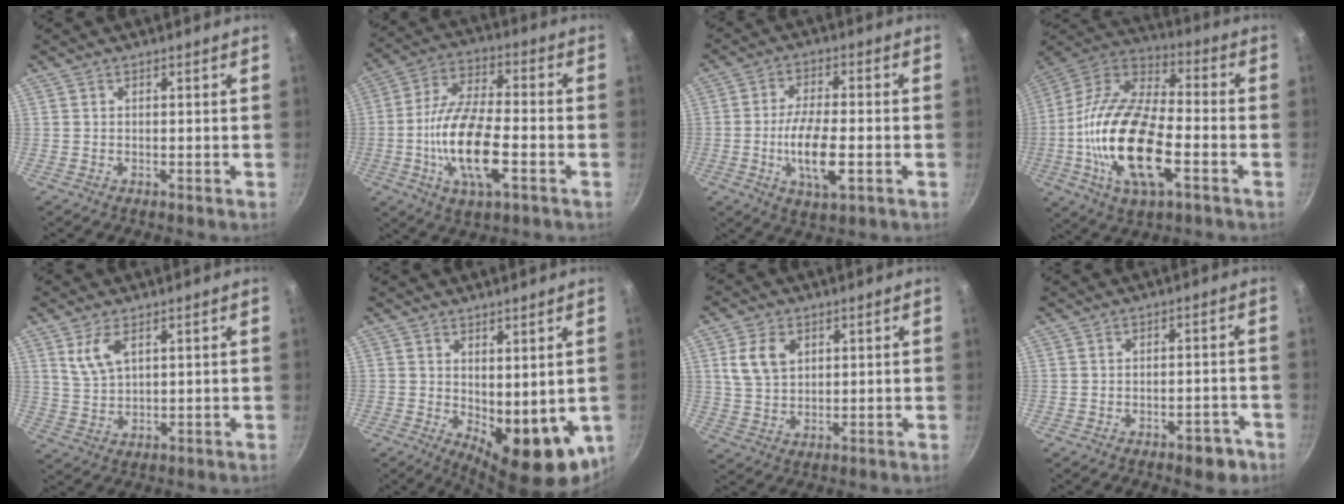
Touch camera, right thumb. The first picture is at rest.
{"total": 16.2, "force": [-4.2, 6.2, 14.4], "torque": [-0.277, 0.021, -0.077]}
{"total": 10.4, "force": [-2.5, 3.9, 9.4], "torque": [-0.170, 0.004, -0.044]}
{"total": 23.3, "force": [-5.7, 10.4, 20.1], "torque": [-0.400, 0.019, -0.101]}
{"total": 5.2, "force": [2.6, 2.4, 3.8], "torque": [-0.076, -0.012, 0.061]}
{"total": 14.0, "force": [-2.4, 5.9, 12.4], "torque": [-0.149, -0.026, -0.012]}
{"total": 6.9, "force": [2.5, 4.7, 4.4], "torque": [-0.074, -0.006, 0.053]}
{"total": 4.5, "force": [-2.8, 2.0, 2.8], "torque": [-0.021, 0.019, -0.033]}